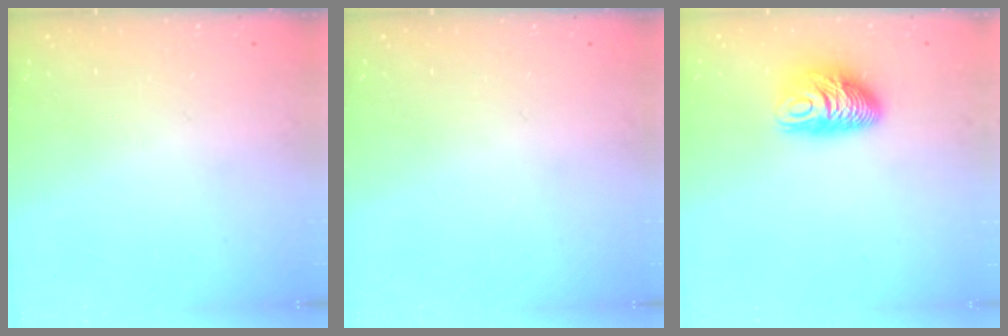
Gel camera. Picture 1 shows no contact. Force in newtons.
{"total": 0.0}
{"total": 10.8, "press": 10.7, "slide": 1.4}